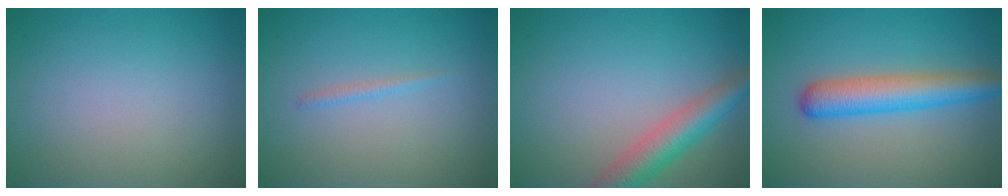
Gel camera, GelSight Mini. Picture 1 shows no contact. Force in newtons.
{"total": 0.7, "press": 0.7, "slide": 0.1}
{"total": 4.7, "press": 4.7, "slide": 0.2}
{"total": 5.0, "press": 5.0, "slide": 0.1}